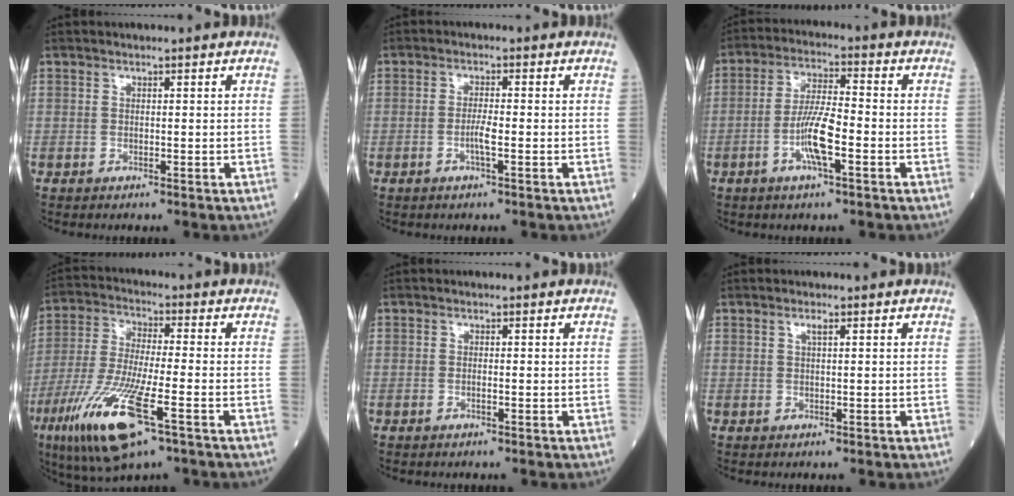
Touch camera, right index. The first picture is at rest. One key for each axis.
{"total": 2.4, "fx": -0.9, "fy": 0.1, "fz": 2.3, "tx": -0.046, "ty": -0.001, "tz": -0.019}
{"total": 7.7, "fx": -2.6, "fy": 1.0, "fz": 7.1, "tx": -0.140, "ty": 0.001, "tz": -0.053}
{"total": 15.4, "fx": -7.3, "fy": 2.3, "fz": 13.4, "tx": -0.287, "ty": -0.038, "tz": -0.130}
{"total": 0.5, "fx": -0.2, "fy": 0.0, "fz": 0.5, "tx": -0.011, "ty": -0.001, "tz": -0.003}
{"total": 0.9, "fx": 0.4, "fy": 0.0, "fz": 0.8, "tx": -0.018, "ty": 0.000, "tz": 0.008}